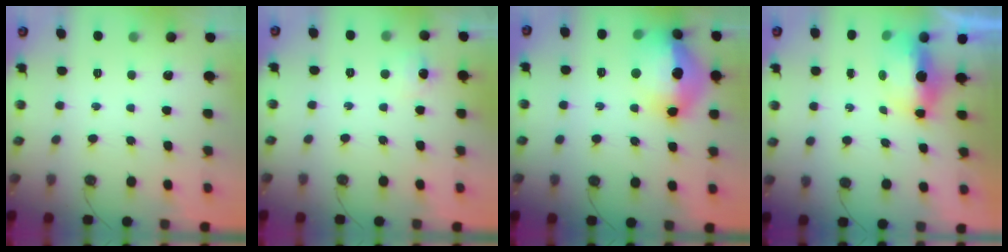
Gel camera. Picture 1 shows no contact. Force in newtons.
{"total": 6.1, "press": 6.0, "slide": 0.8}
{"total": 18.9, "press": 18.8, "slide": 1.9}
{"total": 8.1, "press": 6.8, "slide": 4.4}